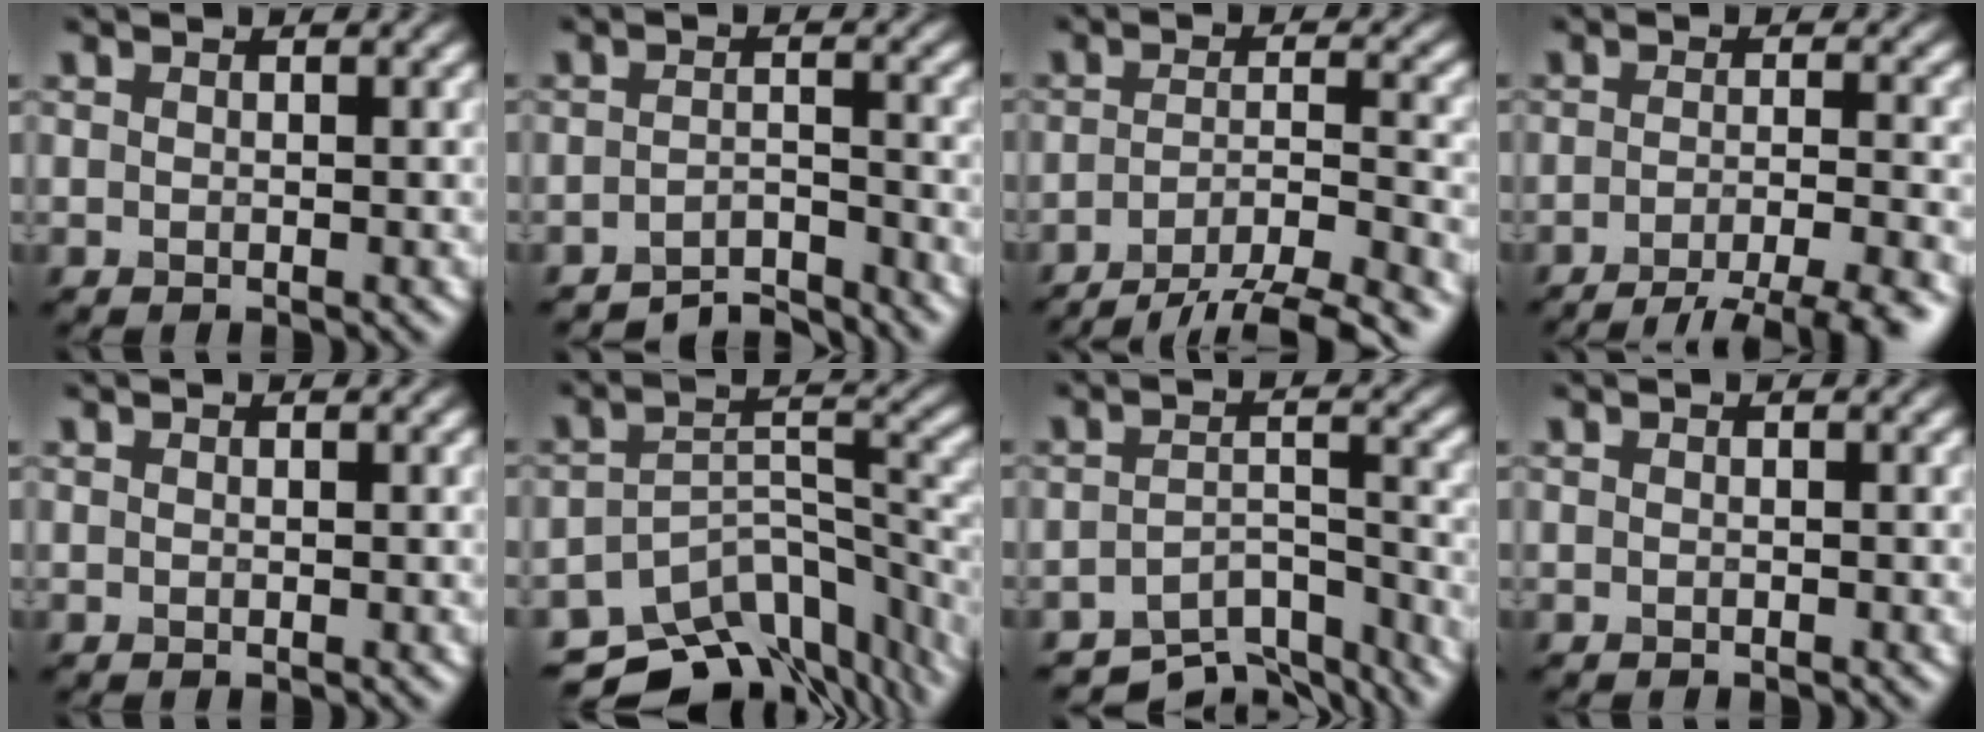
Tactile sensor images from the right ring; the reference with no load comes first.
{"total": 3.6, "force": [-3.4, 0.4, 0.8], "torque": [-0.010, 0.004, -0.063]}
{"total": 8.2, "force": [-6.4, 2.0, 4.7], "torque": [-0.065, -0.006, -0.096]}
{"total": 6.5, "force": [-4.4, 1.3, 4.6], "torque": [-0.058, -0.003, -0.063]}
{"total": 0.0}
{"total": 10.7, "force": [-8.3, 5.0, 4.7], "torque": [-0.073, -0.009, -0.125]}
{"total": 6.7, "force": [-6.1, 1.7, 2.1], "torque": [-0.033, -0.013, -0.092]}
{"total": 0.0}